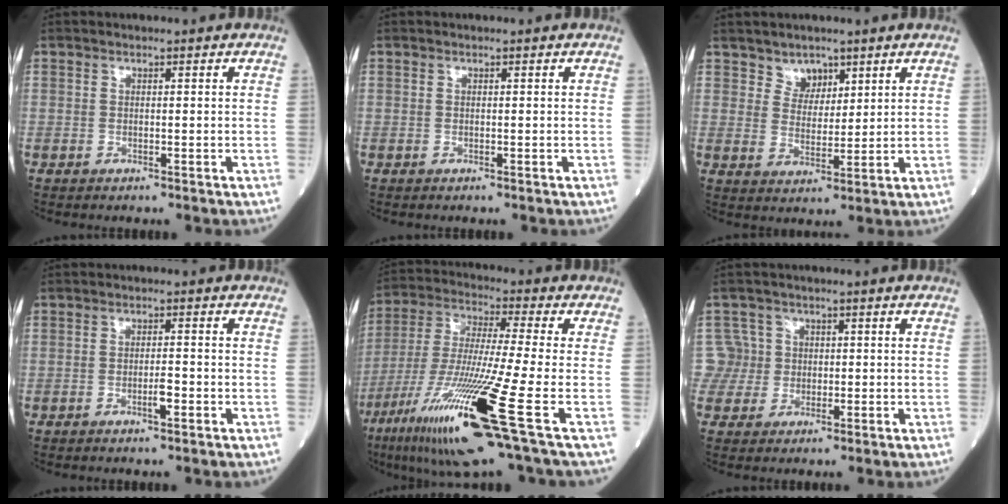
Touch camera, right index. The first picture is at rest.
{"total": 0.0}
{"total": 3.8, "force": [2.7, 2.5, 0.8], "torque": [-0.007, -0.004, 0.049]}
{"total": 2.1, "force": [-1.0, 0.3, 1.8], "torque": [-0.029, 0.000, -0.018]}
{"total": 19.8, "force": [-8.9, -0.5, 17.7], "torque": [-0.347, -0.053, -0.169]}
{"total": 4.0, "force": [0.1, 4.0, -0.7], "torque": [0.032, 0.014, -0.001]}